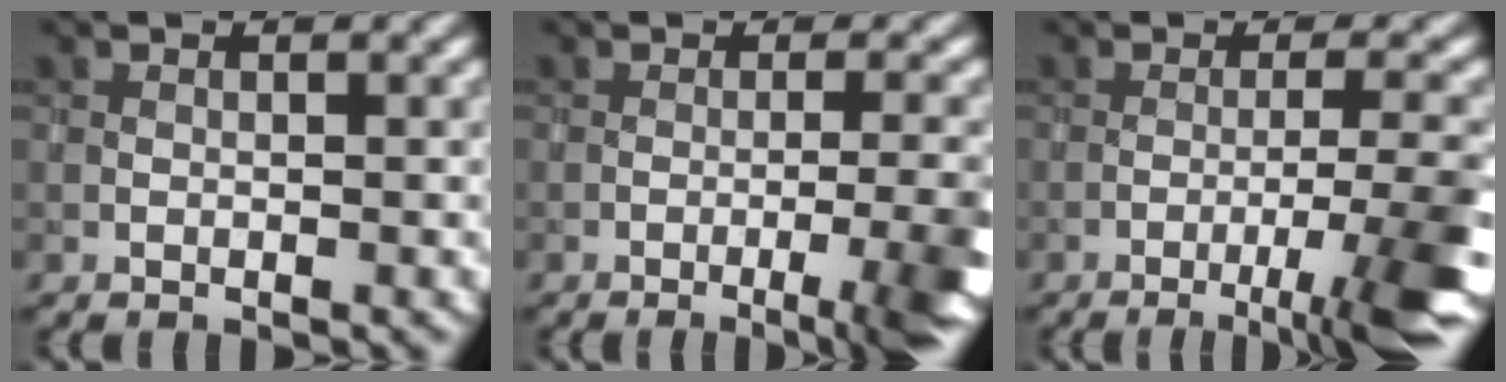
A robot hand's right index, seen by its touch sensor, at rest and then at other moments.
{"total": 6.6, "force": [-2.5, 1.6, 5.9], "torque": [-0.066, 0.001, -0.033]}
{"total": 6.8, "force": [-3.2, 0.6, 5.9], "torque": [-0.081, 0.007, -0.053]}